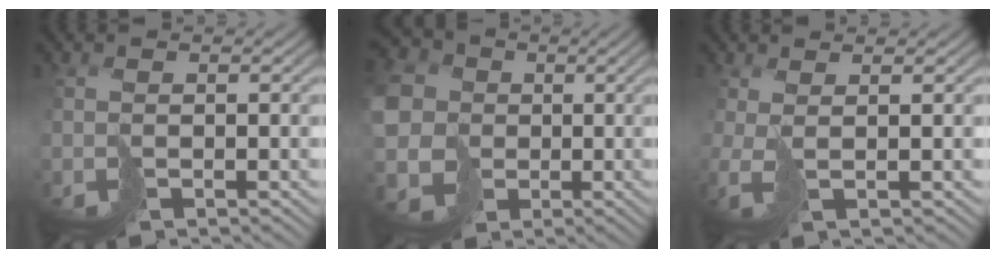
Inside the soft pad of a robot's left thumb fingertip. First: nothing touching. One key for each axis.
{"total": 10.9, "fx": 0.1, "fy": 9.7, "fz": 5.1, "tx": -0.169, "ty": -0.017, "tz": 0.007}
{"total": 2.1, "fx": 0.4, "fy": 0.6, "fz": 2.0, "tx": -0.046, "ty": 0.002, "tz": 0.009}